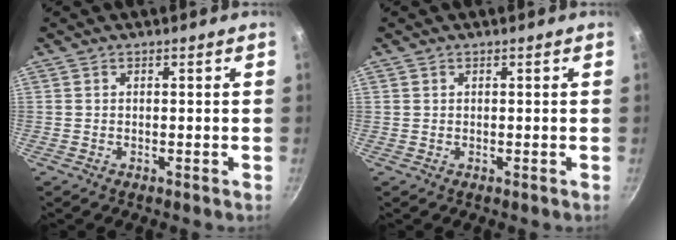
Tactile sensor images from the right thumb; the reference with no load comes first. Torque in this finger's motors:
{"motor_torque": [-0.60, 0.10, -0.49, 0.34, -0.03]}